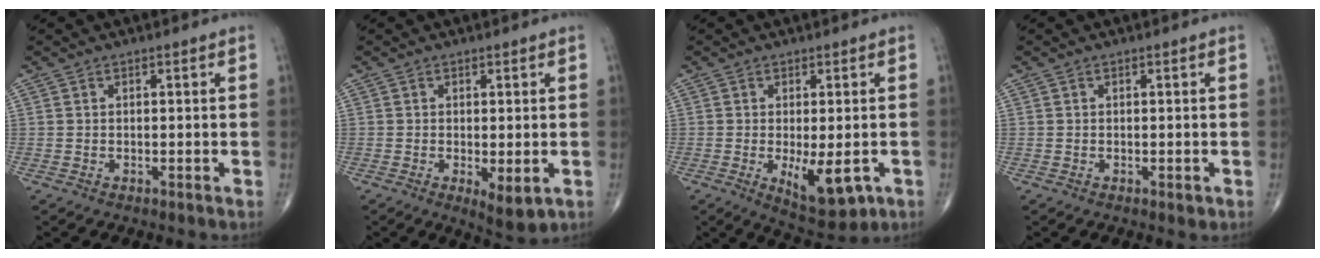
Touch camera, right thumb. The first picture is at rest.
{"total": 4.7, "force": [-1.2, 1.6, 4.2], "torque": [-0.063, -0.015, -0.012]}
{"total": 9.0, "force": [-2.4, 3.5, 7.9], "torque": [-0.110, -0.016, -0.025]}
{"total": 0.8, "force": [-0.2, 0.5, 0.6], "torque": [-0.002, -0.001, -0.002]}